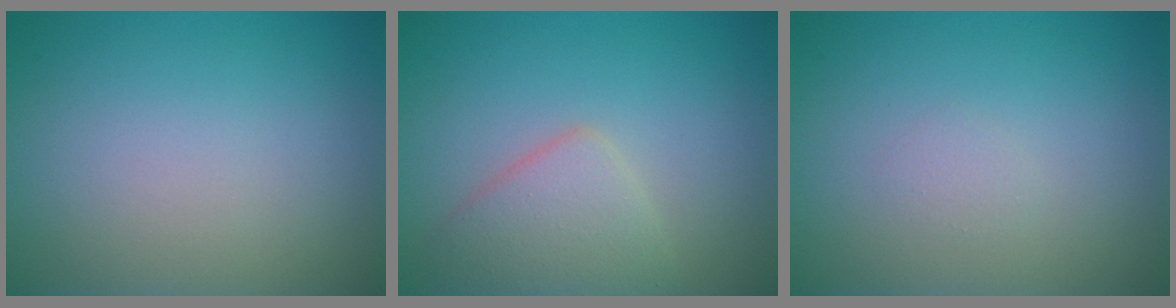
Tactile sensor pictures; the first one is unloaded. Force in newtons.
{"total": 3.3, "press": 3.3, "slide": 0.1}
{"total": 0.6, "press": 0.6, "slide": 0.0}